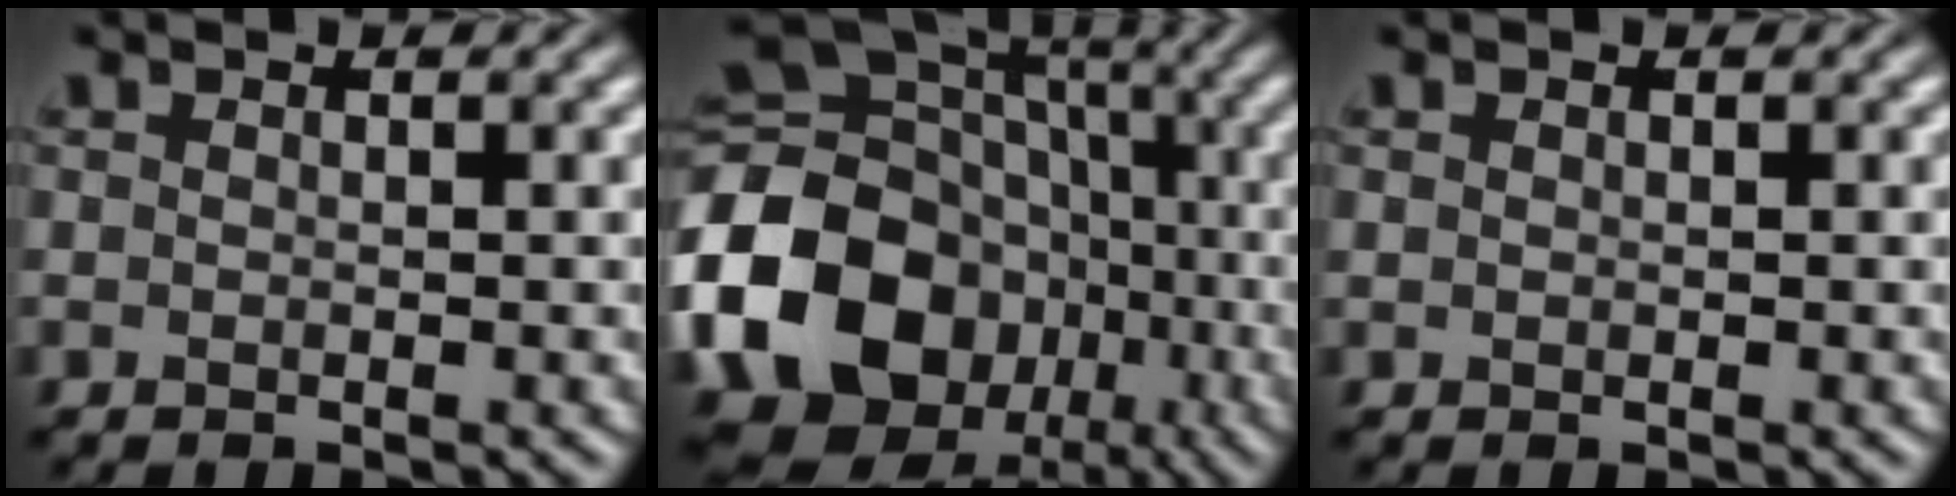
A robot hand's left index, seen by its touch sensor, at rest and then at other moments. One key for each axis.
{"total": 19.8, "fx": -5.1, "fy": 16.4, "fz": 9.9, "tx": -0.227, "ty": -0.004, "tz": -0.102}
{"total": 0.0}